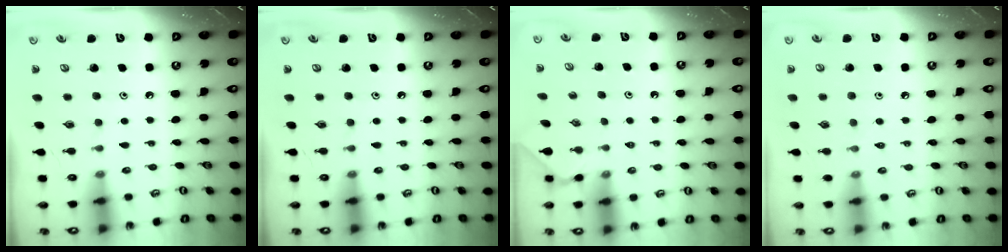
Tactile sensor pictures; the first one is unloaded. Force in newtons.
{"total": 0.0}
{"total": 0.9, "press": 0.9, "slide": 0.3}
{"total": 3.1, "press": 3.1, "slide": 0.6}